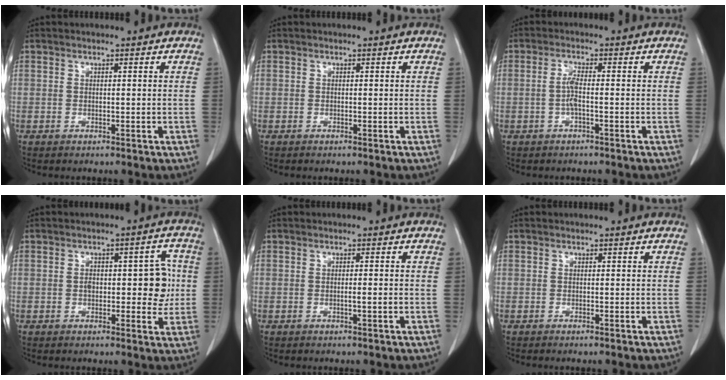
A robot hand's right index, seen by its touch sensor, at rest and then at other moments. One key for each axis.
{"total": 0.0}
{"total": 2.5, "fx": -0.6, "fy": 0.2, "fz": 2.4, "tx": -0.052, "ty": 0.001, "tz": -0.014}
{"total": 6.7, "fx": -0.1, "fy": 3.0, "fz": 5.9, "tx": -0.071, "ty": 0.015, "tz": 0.001}
{"total": 1.2, "fx": -0.3, "fy": -0.1, "fz": 1.2, "tx": -0.021, "ty": -0.001, "tz": -0.004}
{"total": 0.5, "fx": -0.5, "fy": 0.0, "fz": 0.3, "tx": -0.006, "ty": -0.001, "tz": -0.009}